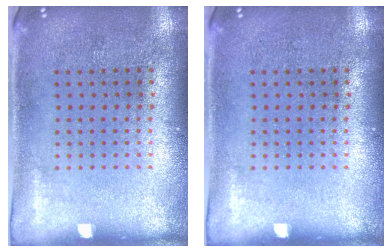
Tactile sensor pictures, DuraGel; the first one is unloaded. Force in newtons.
{"total": 0.0}